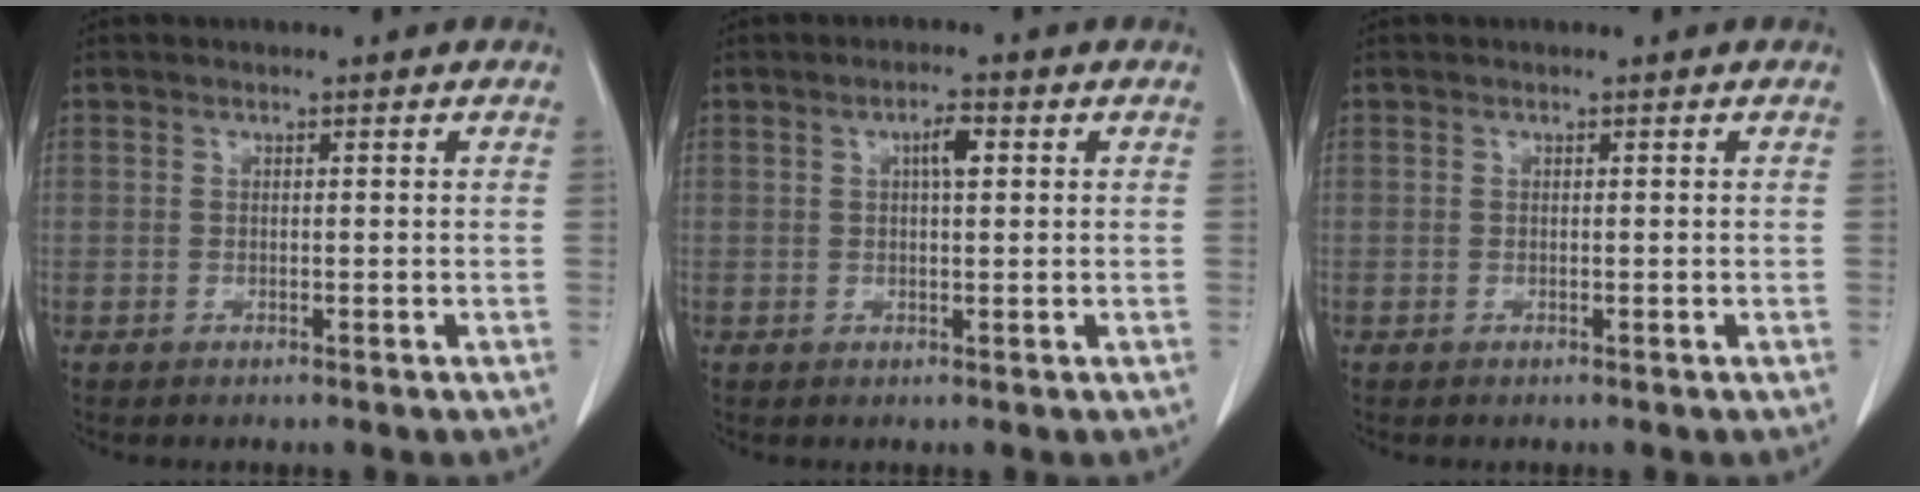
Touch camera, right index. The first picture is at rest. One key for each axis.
{"total": 3.1, "fx": 1.0, "fy": 0.8, "fz": 2.8, "tx": -0.048, "ty": 0.003, "tz": 0.016}
{"total": 0.0}